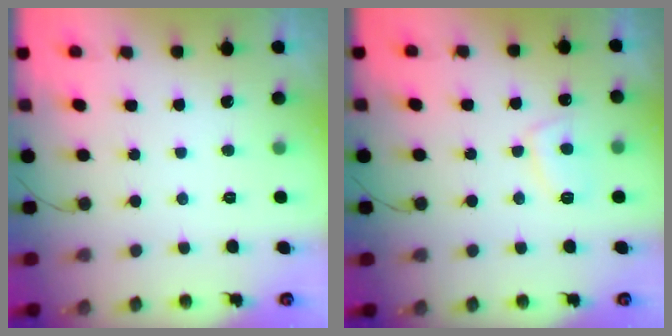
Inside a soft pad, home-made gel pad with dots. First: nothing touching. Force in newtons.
{"total": 5.4, "press": 5.4, "slide": 0.9}